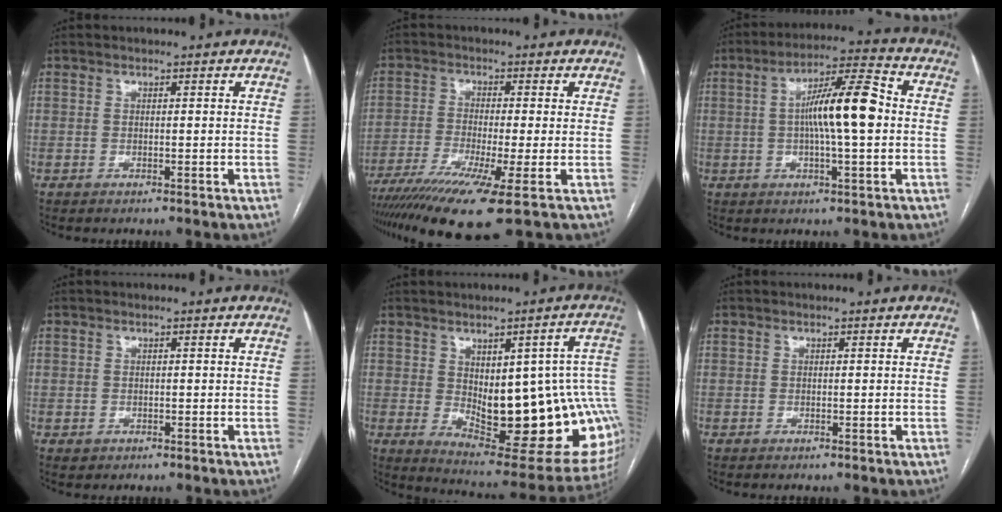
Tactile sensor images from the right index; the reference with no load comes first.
{"total": 12.4, "force": [-7.7, -0.2, 9.7], "torque": [-0.171, -0.033, -0.129]}
{"total": 11.3, "force": [0.3, 1.3, 11.3], "torque": [-0.195, 0.019, 0.000]}
{"total": 1.0, "force": [-0.2, 1.0, 0.1], "torque": [-0.002, 0.005, 0.005]}
{"total": 22.6, "force": [-0.9, 7.1, 21.4], "torque": [-0.211, 0.001, 0.016]}
{"total": 0.0}